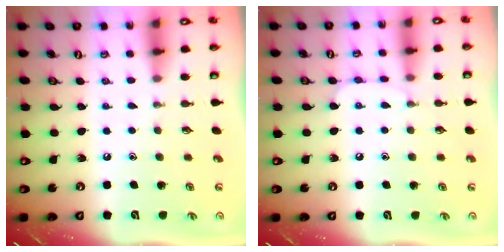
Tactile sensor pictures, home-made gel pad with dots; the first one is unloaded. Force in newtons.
{"total": 7.8, "press": 7.7, "slide": 0.5}